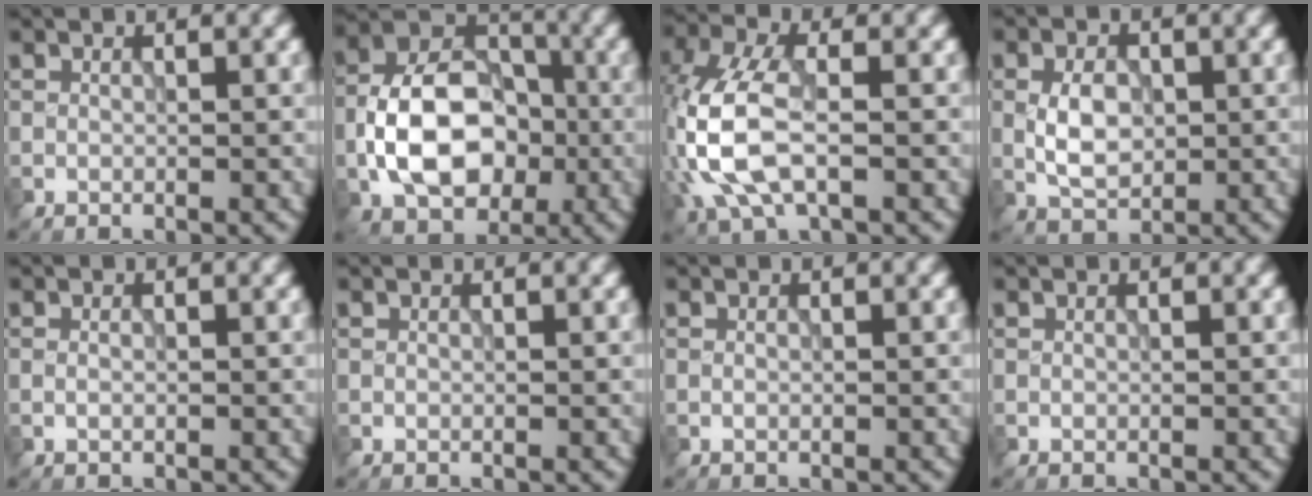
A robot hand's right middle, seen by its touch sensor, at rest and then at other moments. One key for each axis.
{"total": 9.8, "fx": -2.3, "fy": 6.6, "fz": 6.9, "tx": -0.124, "ty": 0.017, "tz": -0.050}
{"total": 6.9, "fx": -1.3, "fy": 3.7, "fz": 5.7, "tx": -0.141, "ty": 0.007, "tz": -0.029}
{"total": 3.9, "fx": -0.2, "fy": 2.5, "fz": 2.9, "tx": -0.058, "ty": 0.002, "tz": -0.003}
{"total": 0.7, "fx": -0.1, "fy": 0.4, "fz": 0.5, "tx": -0.012, "ty": -0.002, "tz": -0.001}
{"total": 0.0}
{"total": 0.0}
{"total": 0.0}